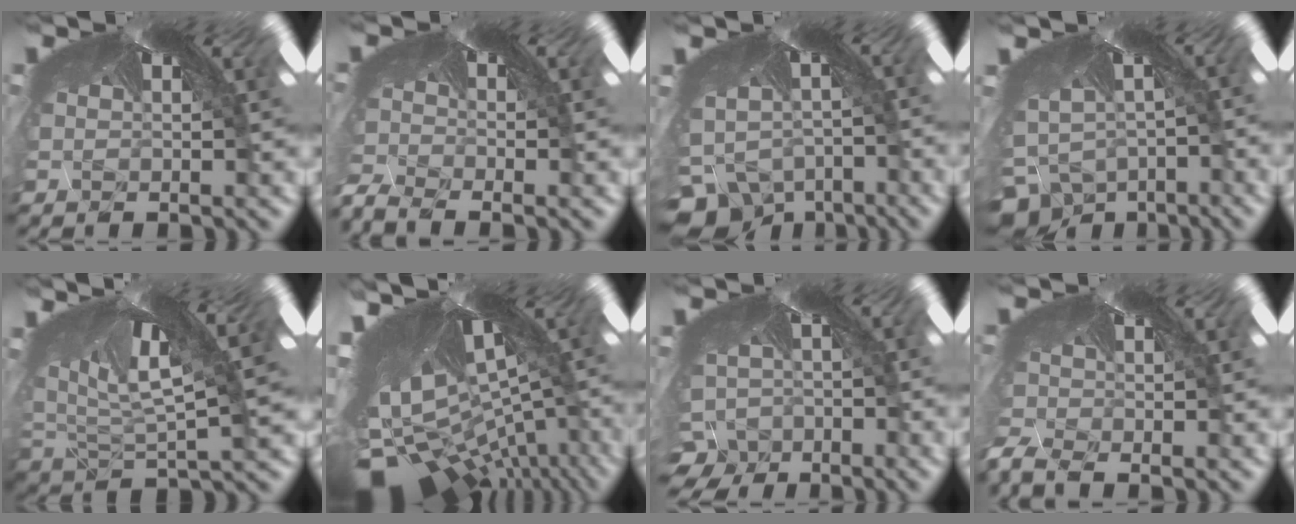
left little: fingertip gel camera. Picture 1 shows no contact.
{"total": 6.6, "force": [-6.5, 0.4, 1.1], "torque": [-0.029, -0.076, -0.072]}
{"total": 9.5, "force": [-9.0, 2.8, -0.5], "torque": [-0.023, -0.095, -0.114]}
{"total": 9.1, "force": [-8.9, 1.9, -0.8], "torque": [-0.007, -0.101, -0.102]}
{"total": 3.3, "force": [-3.3, 0.1, 0.6], "torque": [-0.056, -0.056, -0.016]}
{"total": 8.7, "force": [-8.6, 0.5, 0.9], "torque": [-0.073, -0.119, -0.089]}
{"total": 8.2, "force": [-7.7, 2.7, 0.3], "torque": [-0.041, -0.073, -0.099]}
{"total": 6.3, "force": [-6.2, 0.4, 0.9], "torque": [-0.042, -0.076, -0.066]}